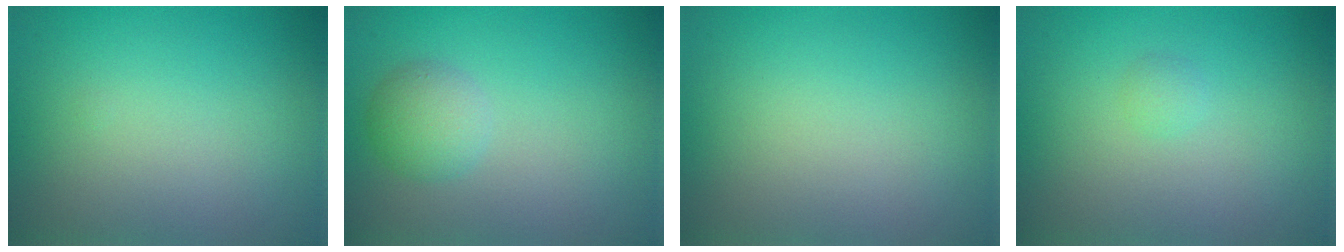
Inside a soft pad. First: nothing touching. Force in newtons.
{"total": 2.4, "press": 2.4, "slide": 0.2}
{"total": 0.0}
{"total": 0.7, "press": 0.7, "slide": 0.0}